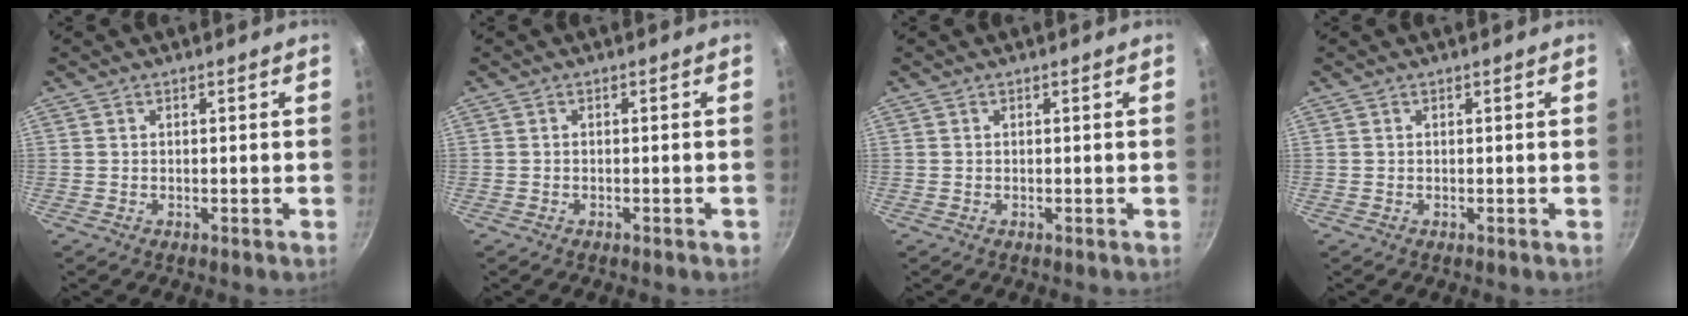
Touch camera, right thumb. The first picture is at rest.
{"total": 0.8, "force": [-0.5, 0.4, 0.4], "torque": [-0.007, 0.010, -0.005]}
{"total": 0.0}
{"total": 0.0}